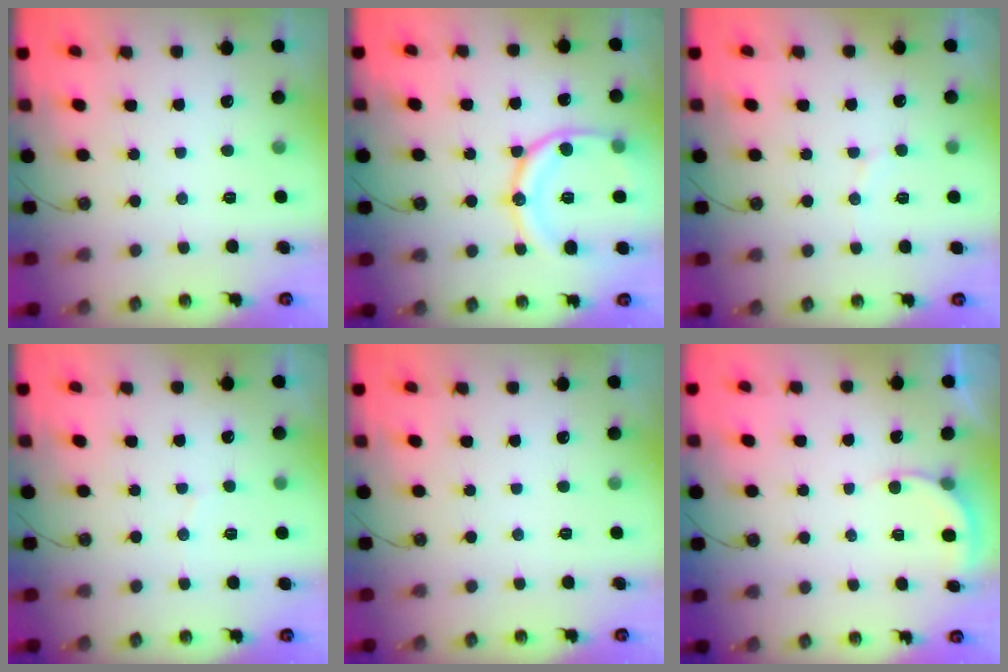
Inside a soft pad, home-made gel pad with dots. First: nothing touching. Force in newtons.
{"total": 16.7, "press": 16.6, "slide": 1.8}
{"total": 6.1, "press": 6.1, "slide": 0.4}
{"total": 4.0, "press": 3.6, "slide": 1.7}
{"total": 0.0}
{"total": 2.1, "press": 2.1, "slide": 0.2}